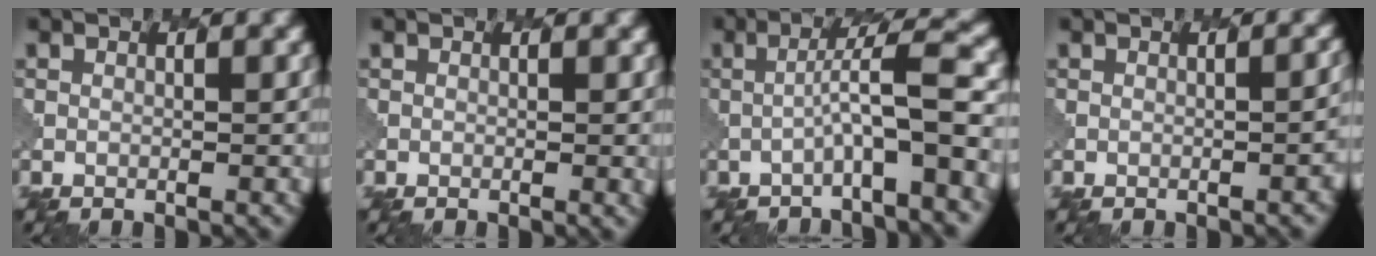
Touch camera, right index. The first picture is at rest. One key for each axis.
{"total": 0.8, "fx": 0.2, "fy": 0.2, "fz": 0.7, "tx": -0.009, "ty": -0.003, "tz": 0.006}
{"total": 5.6, "fx": -1.7, "fy": 0.5, "fz": 5.3, "tx": -0.075, "ty": 0.027, "tz": -0.038}
{"total": 2.7, "fx": -1.1, "fy": 1.0, "fz": 2.2, "tx": -0.011, "ty": 0.007, "tz": -0.011}